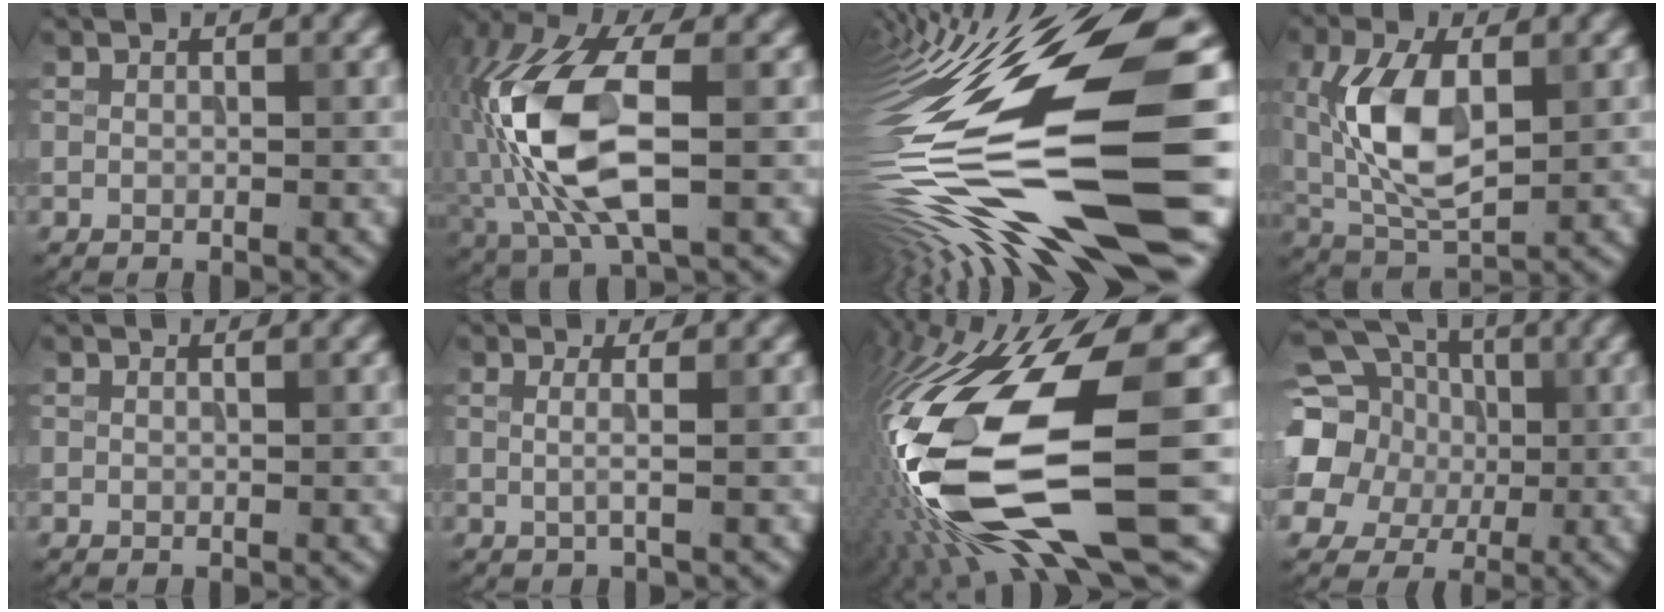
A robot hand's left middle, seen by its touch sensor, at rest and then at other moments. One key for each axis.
{"total": 10.9, "fx": -0.7, "fy": 4.8, "fz": 9.8, "tx": -0.213, "ty": 0.016, "tz": -0.015}
{"total": 17.2, "fx": -2.7, "fy": 3.3, "fz": 16.7, "tx": -0.302, "ty": 0.005, "tz": -0.046}
{"total": 7.9, "fx": 0.9, "fy": 3.9, "fz": 6.8, "tx": -0.150, "ty": 0.004, "tz": 0.020}
{"total": 0.0}
{"total": 1.5, "fx": 0.0, "fy": 0.4, "fz": 1.5, "tx": -0.031, "ty": 0.000, "tz": -0.008}
{"total": 16.5, "fx": -3.8, "fy": 5.2, "fz": 15.2, "tx": -0.320, "ty": -0.020, "tz": -0.062}
{"total": 18.2, "fx": 4.7, "fy": 15.9, "fz": 7.6, "tx": -0.196, "ty": 0.029, "tz": 0.051}